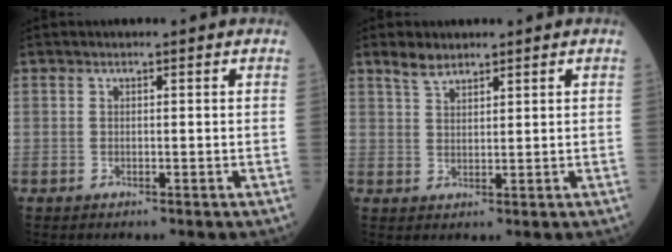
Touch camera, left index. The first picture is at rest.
{"total": 2.8, "force": [2.5, 0.9, 1.0], "torque": [-0.025, 0.007, 0.050]}